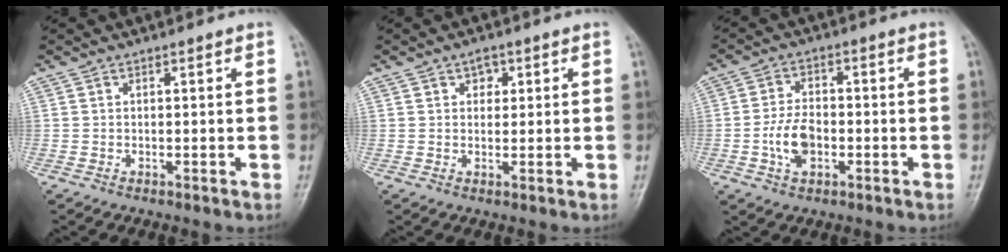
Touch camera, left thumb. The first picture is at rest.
{"total": 2.5, "force": [1.1, 1.8, 1.3], "torque": [-0.005, -0.002, 0.013]}
{"total": 6.7, "force": [-1.7, 4.2, 5.0], "torque": [-0.088, 0.012, -0.035]}